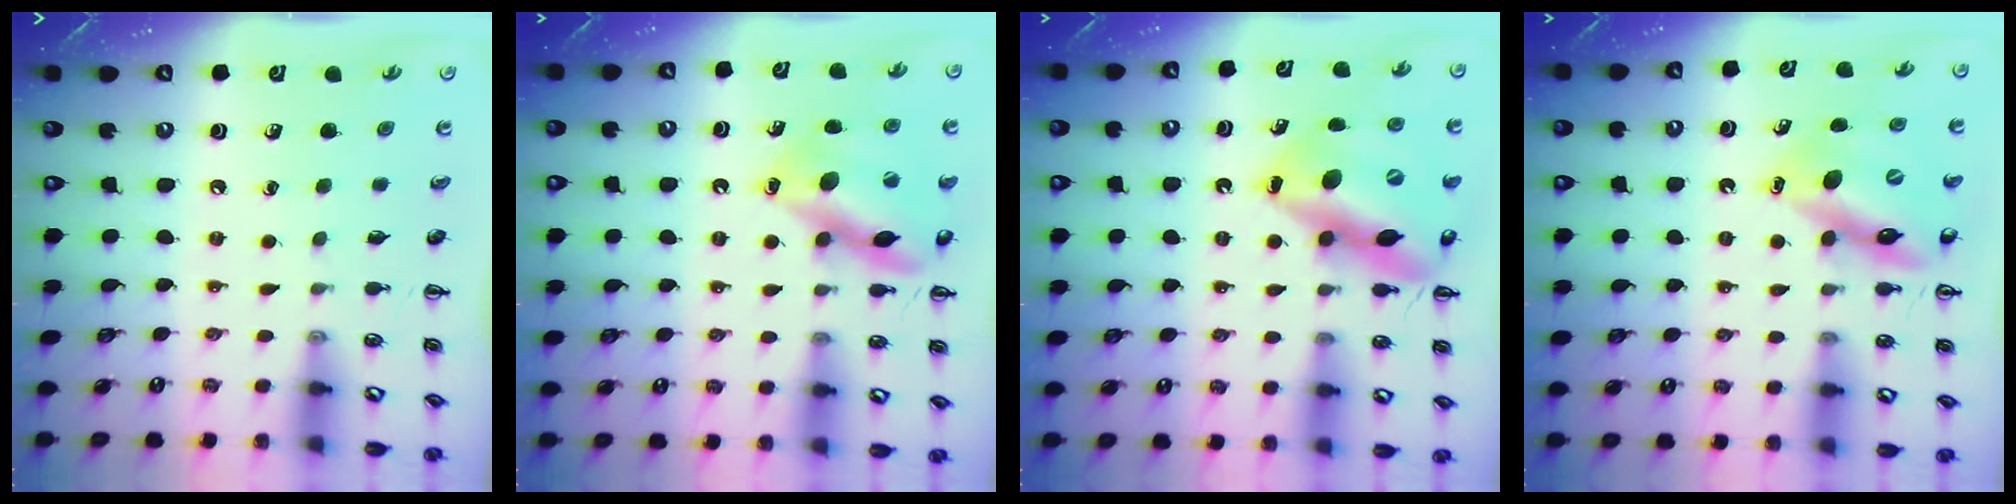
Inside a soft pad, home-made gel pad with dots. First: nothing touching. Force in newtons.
{"total": 14.8, "press": 14.8, "slide": 1.0}
{"total": 17.5, "press": 16.9, "slide": 4.7}
{"total": 12.3, "press": 11.7, "slide": 3.7}